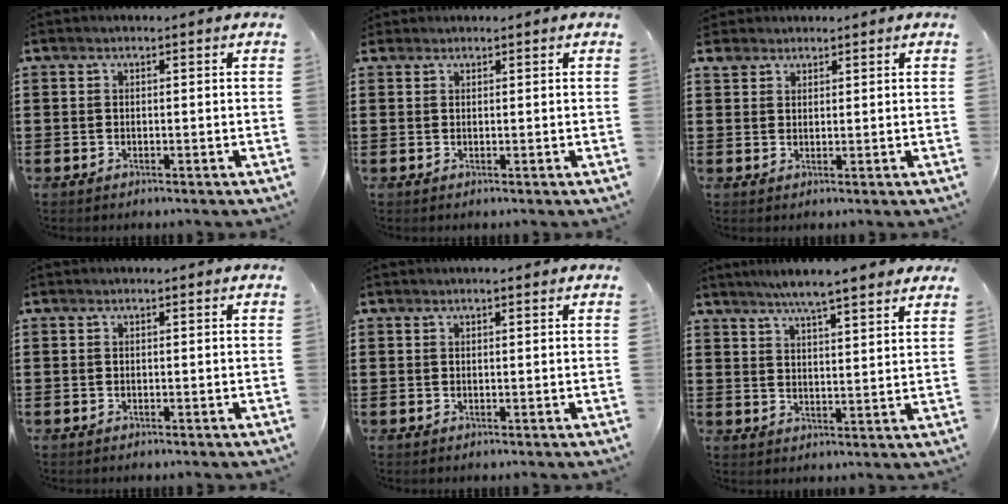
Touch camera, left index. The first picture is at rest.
{"total": 0.8, "force": [0.7, 0.3, 0.0], "torque": [-0.003, 0.002, 0.013]}
{"total": 2.5, "force": [1.9, 1.6, 0.2], "torque": [-0.014, 0.008, 0.037]}
{"total": 0.0}
{"total": 0.7, "force": [0.5, 0.0, 0.5], "torque": [-0.010, 0.000, 0.009]}
{"total": 5.0, "force": [4.6, -0.2, 2.1], "torque": [-0.057, -0.015, 0.079]}